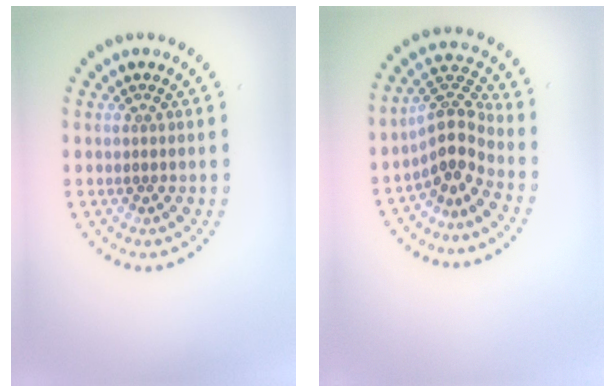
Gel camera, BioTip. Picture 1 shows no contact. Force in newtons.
{"total": 3.7, "press": 2.7, "slide": 2.6}